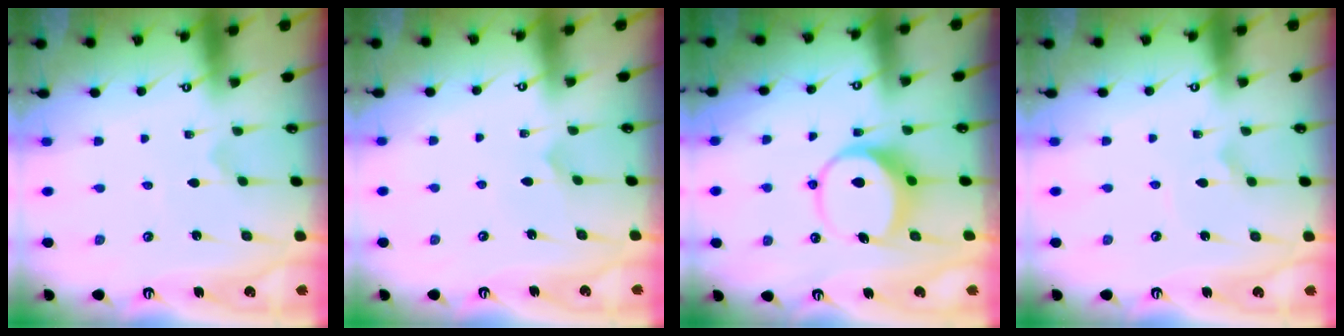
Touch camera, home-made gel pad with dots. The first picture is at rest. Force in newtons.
{"total": 3.6, "press": 3.6, "slide": 0.3}
{"total": 9.8, "press": 9.7, "slide": 1.1}
{"total": 1.5, "press": 1.5, "slide": 0.0}